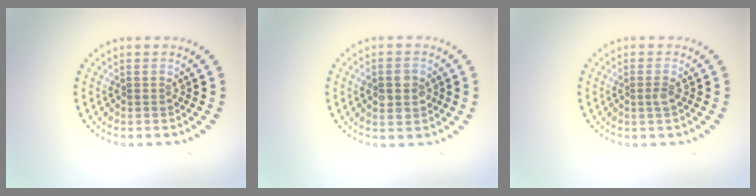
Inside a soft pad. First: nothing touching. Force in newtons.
{"total": 2.6, "press": 2.6, "slide": 0.1}
{"total": 0.7, "press": 0.6, "slide": 0.5}